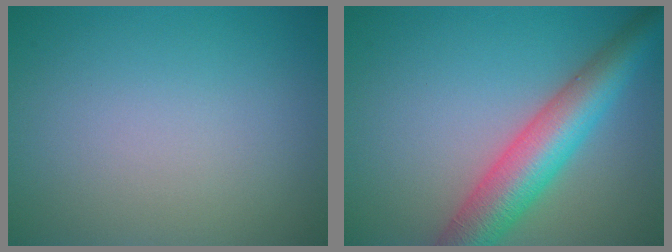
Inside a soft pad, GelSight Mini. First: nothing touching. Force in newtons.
{"total": 7.4, "press": 7.4, "slide": 0.3}